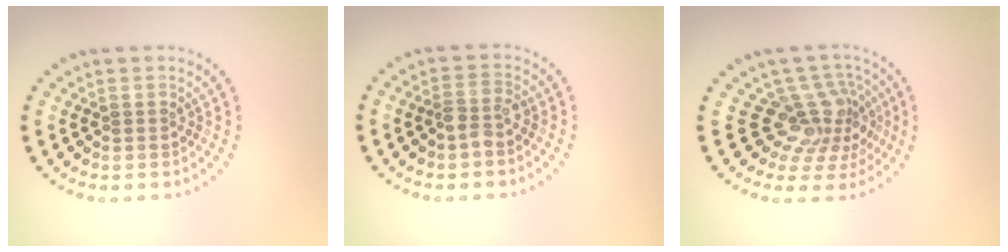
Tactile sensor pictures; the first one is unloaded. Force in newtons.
{"total": 1.8, "press": 1.6, "slide": 0.8}
{"total": 4.2, "press": 3.2, "slide": 2.7}